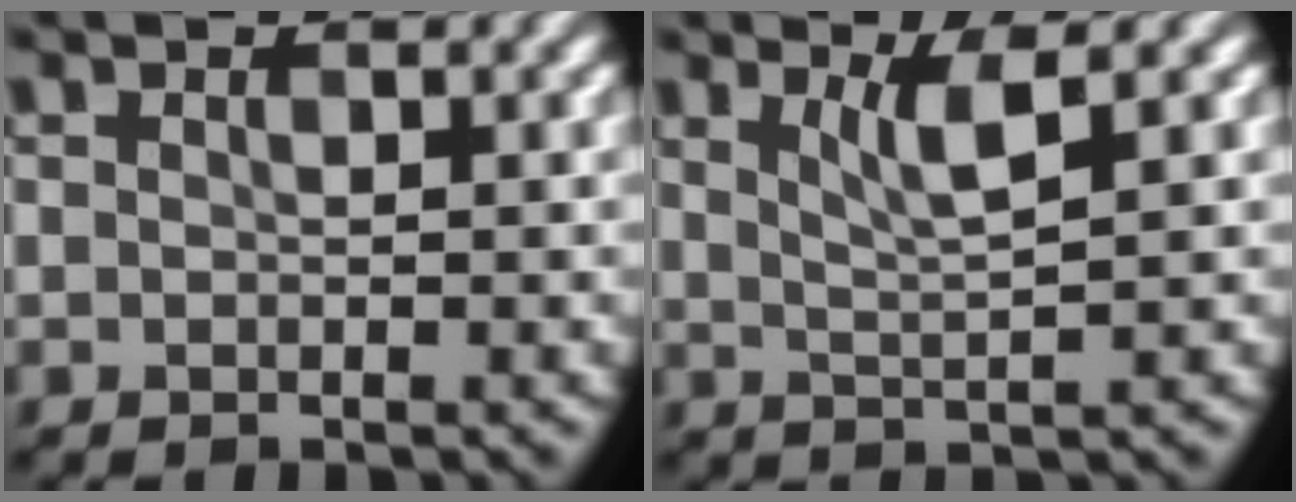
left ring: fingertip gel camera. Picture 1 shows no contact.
{"total": 2.8, "force": [1.3, 0.5, 2.4], "torque": [-0.040, -0.003, 0.026]}